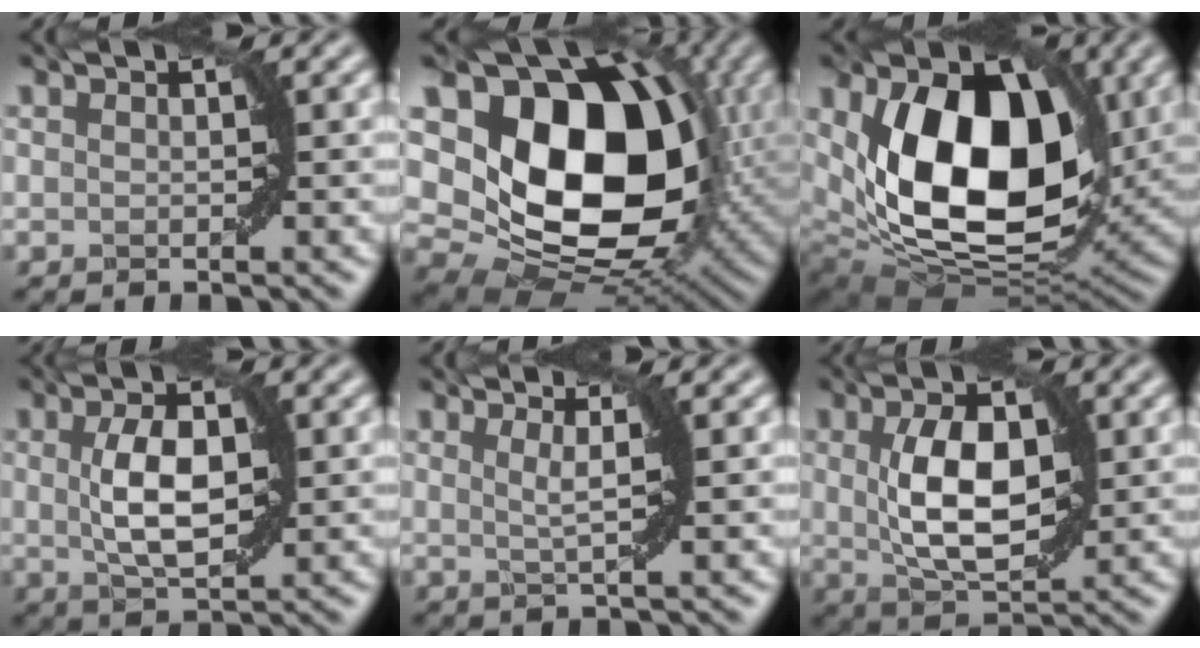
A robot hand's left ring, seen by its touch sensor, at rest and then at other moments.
{"total": 16.1, "force": [2.6, 11.4, 11.1], "torque": [-0.166, -0.005, 0.047]}
{"total": 14.2, "force": [2.6, 9.1, 10.7], "torque": [-0.161, -0.024, 0.046]}
{"total": 4.9, "force": [0.5, 2.3, 4.3], "torque": [-0.086, 0.003, 0.012]}
{"total": 2.1, "force": [0.7, 0.3, 2.0], "torque": [-0.036, -0.002, 0.010]}
{"total": 6.9, "force": [0.6, 3.4, 5.9], "torque": [-0.114, 0.000, 0.016]}